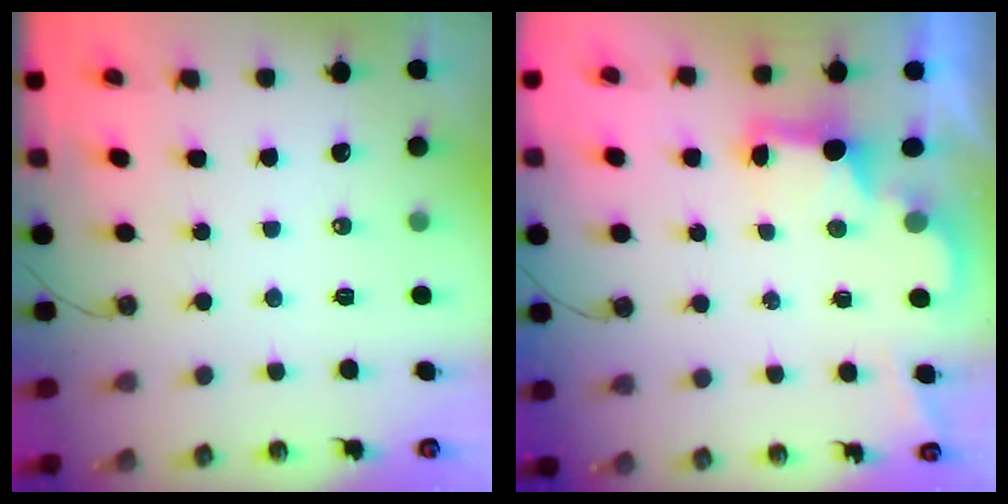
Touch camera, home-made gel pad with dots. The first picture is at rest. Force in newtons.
{"total": 2.4, "press": 2.3, "slide": 0.7}